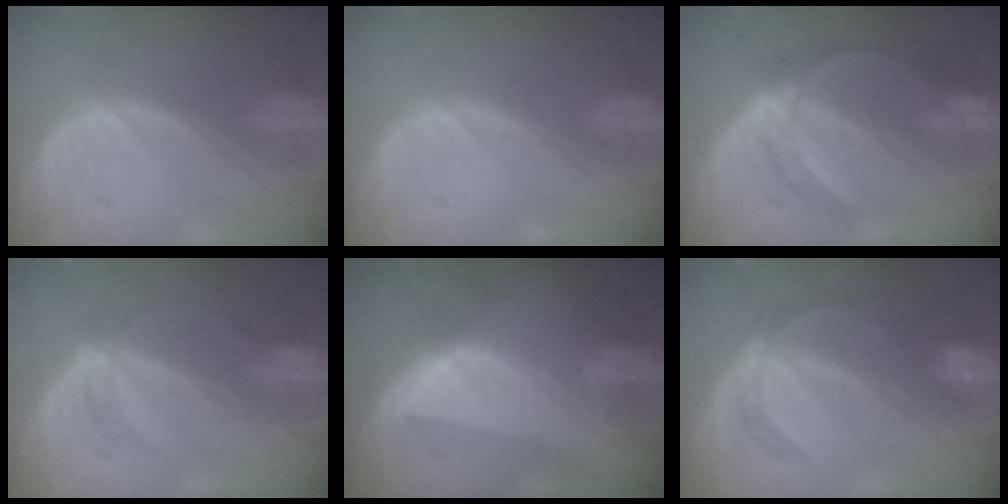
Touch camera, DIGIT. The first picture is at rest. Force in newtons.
{"total": 0.0}
{"total": 6.1, "press": 5.7, "slide": 2.2}
{"total": 3.2, "press": 2.9, "slide": 1.3}
{"total": 7.7, "press": 7.0, "slide": 3.1}
{"total": 5.5, "press": 5.0, "slide": 2.2}